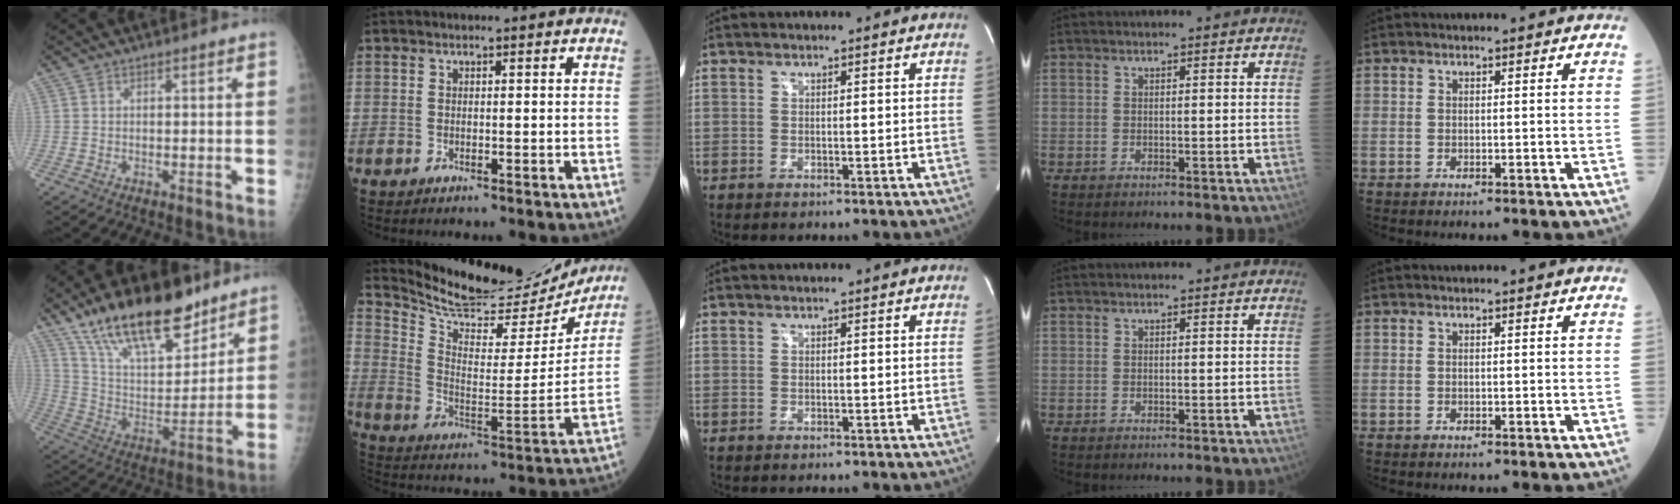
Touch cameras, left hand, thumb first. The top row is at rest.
{"thumb": {"total": 23.4, "force": [16.4, 9.3, 13.9], "torque": [-0.196, -0.060, 0.286]}, "index": {"total": 20.3, "force": [19.3, 4.5, 4.3], "torque": [-0.085, -0.050, 0.283]}}